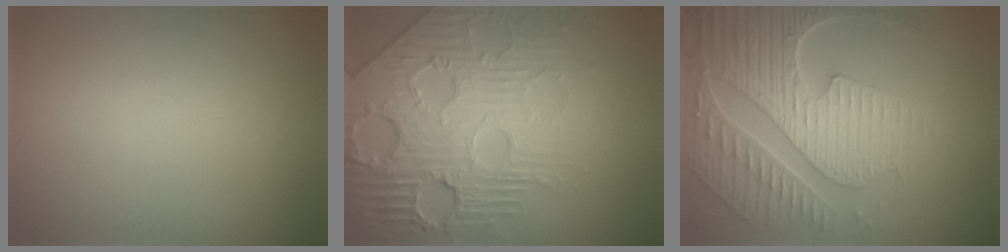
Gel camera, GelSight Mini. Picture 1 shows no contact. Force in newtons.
{"total": 8.6, "press": 5.9, "slide": 6.3}
{"total": 7.8, "press": 6.0, "slide": 5.0}